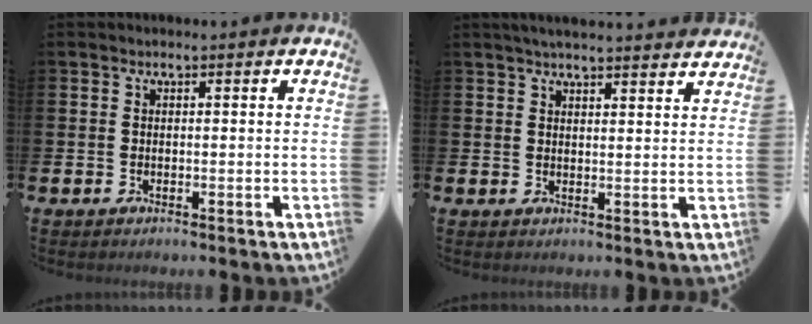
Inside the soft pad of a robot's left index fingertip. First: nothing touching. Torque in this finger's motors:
{"motor_torque": [0.40, -0.50, 0.41, 0.09]}